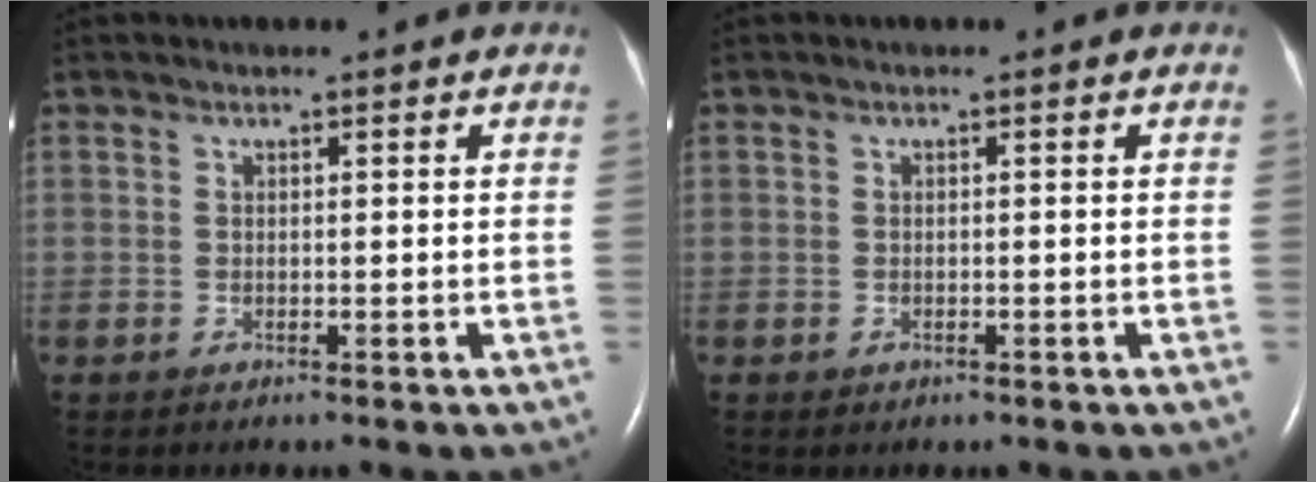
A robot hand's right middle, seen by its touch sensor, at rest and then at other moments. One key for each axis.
{"total": 0.5, "fx": -0.2, "fy": 0.4, "fz": 0.3, "tx": -0.009, "ty": 0.000, "tz": 0.000}